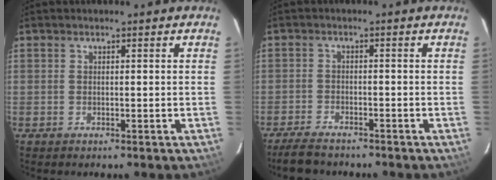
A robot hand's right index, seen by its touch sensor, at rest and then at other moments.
{"total": 6.4, "force": [-5.6, 2.0, 2.4], "torque": [-0.071, -0.009, -0.097]}